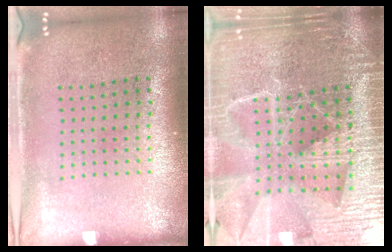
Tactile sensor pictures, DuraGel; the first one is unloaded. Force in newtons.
{"total": 5.7, "press": 5.1, "slide": 2.6}